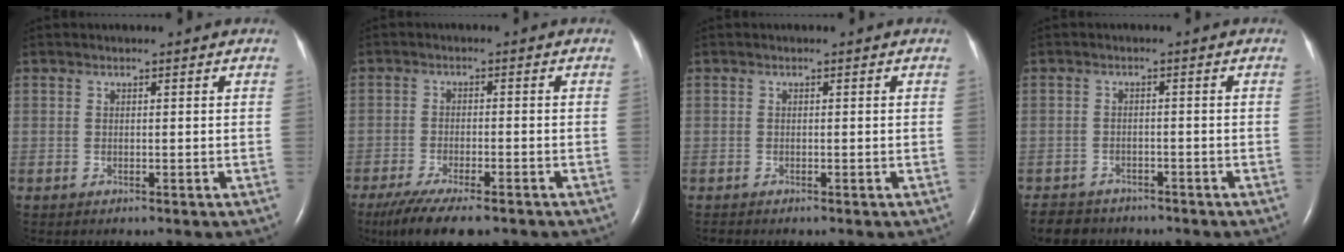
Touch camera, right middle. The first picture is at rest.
{"total": 11.1, "force": [-8.4, 2.6, 6.7], "torque": [-0.112, -0.021, -0.130]}
{"total": 0.0}
{"total": 6.1, "force": [-5.3, 2.9, 0.9], "torque": [-0.019, -0.006, -0.079]}